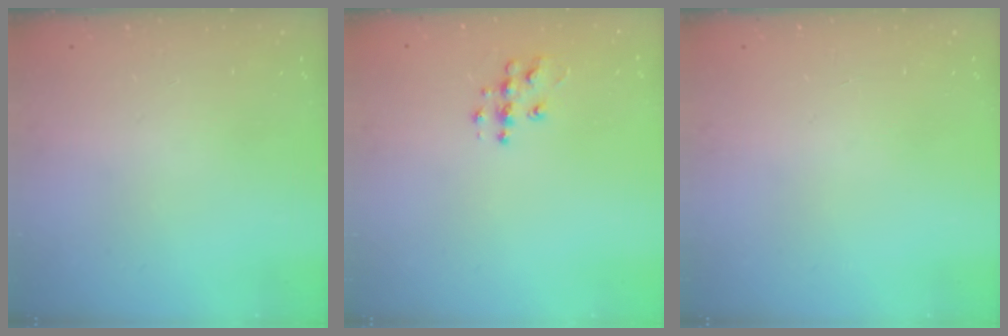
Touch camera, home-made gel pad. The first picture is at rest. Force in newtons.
{"total": 7.0, "press": 7.0, "slide": 0.3}
{"total": 0.0}